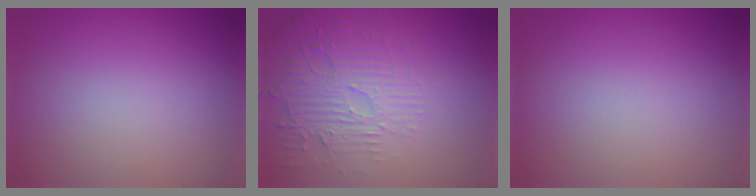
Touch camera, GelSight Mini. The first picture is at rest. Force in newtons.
{"total": 4.8, "press": 3.3, "slide": 3.4}
{"total": 0.0}